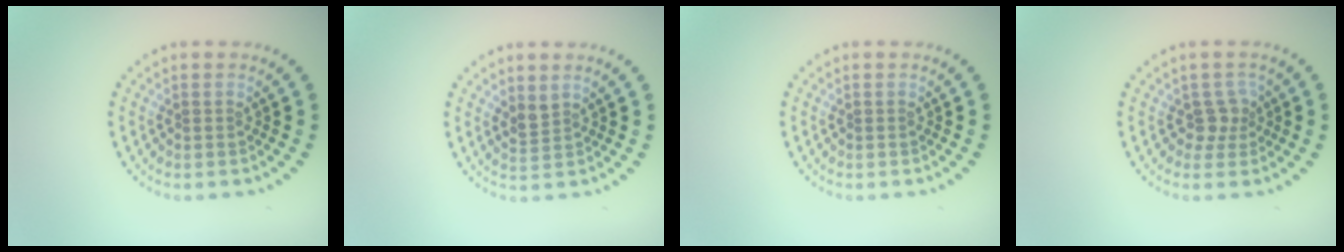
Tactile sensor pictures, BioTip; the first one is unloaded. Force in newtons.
{"total": 1.2, "press": 0.9, "slide": 0.8}
{"total": 0.0}
{"total": 1.9, "press": 1.4, "slide": 1.2}